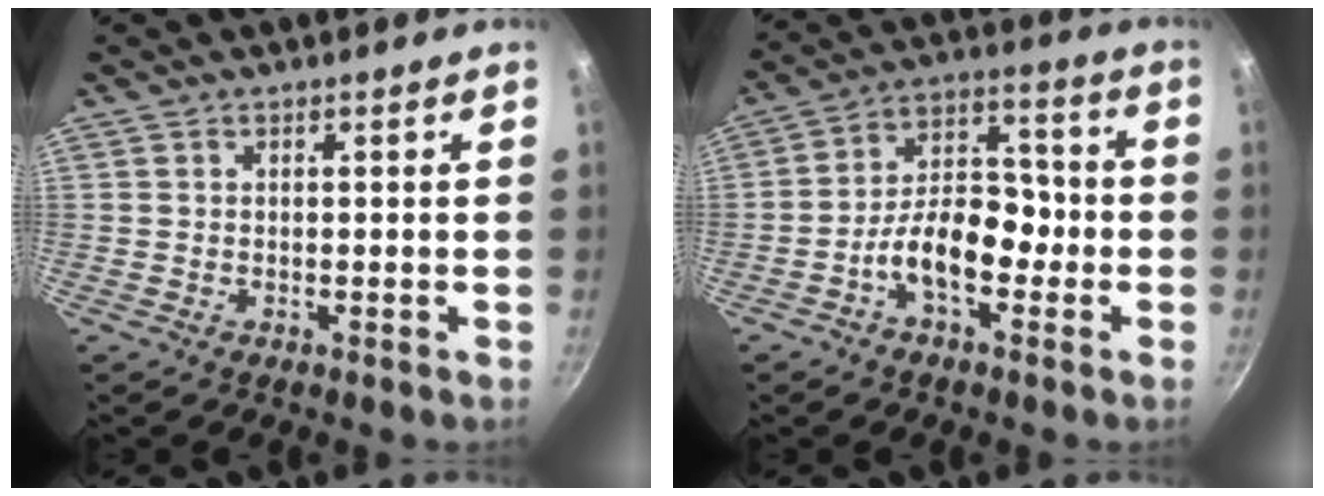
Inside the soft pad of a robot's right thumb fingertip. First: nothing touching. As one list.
[{"total": 11.7, "force": [-4.0, 6.8, 8.6], "torque": [-0.105, 0.057, -0.080]}]